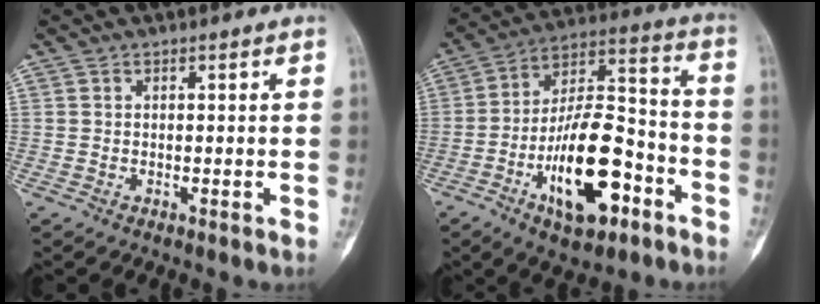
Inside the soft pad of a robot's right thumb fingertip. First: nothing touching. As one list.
[{"total": 19.9, "force": [-8.2, 8.6, 15.9], "torque": [-0.258, 0.058, -0.132]}]